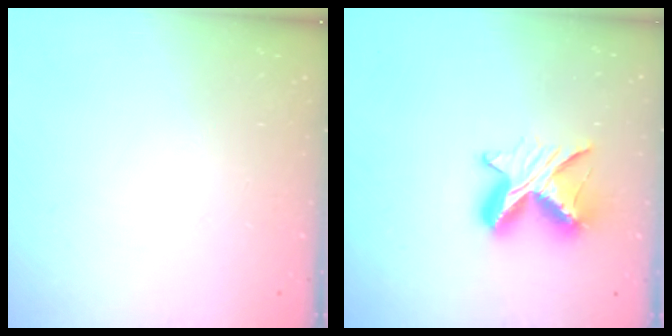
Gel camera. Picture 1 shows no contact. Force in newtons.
{"total": 9.6, "press": 9.6, "slide": 0.6}